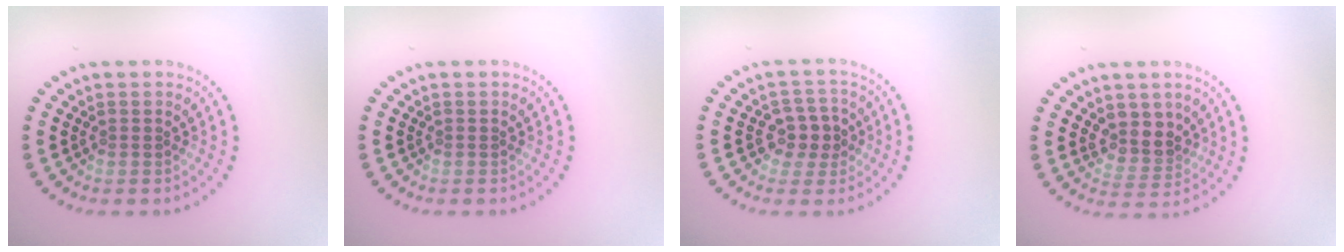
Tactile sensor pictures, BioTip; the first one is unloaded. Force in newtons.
{"total": 0.0}
{"total": 2.8, "press": 2.7, "slide": 1.0}
{"total": 2.8, "press": 2.3, "slide": 1.6}